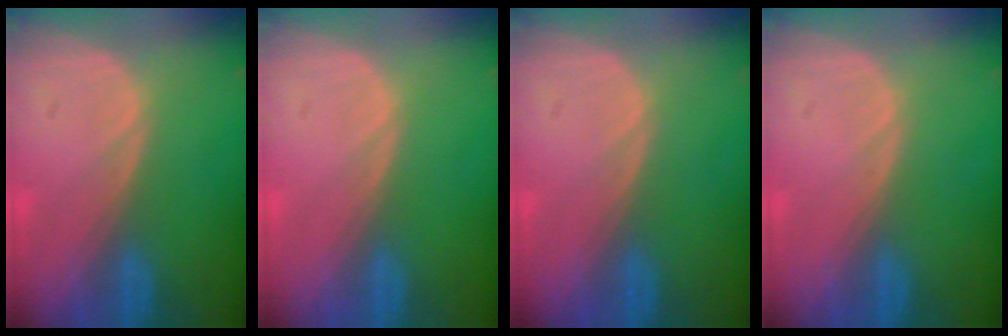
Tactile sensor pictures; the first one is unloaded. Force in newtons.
{"total": 0.0}
{"total": 0.0}
{"total": 0.0}